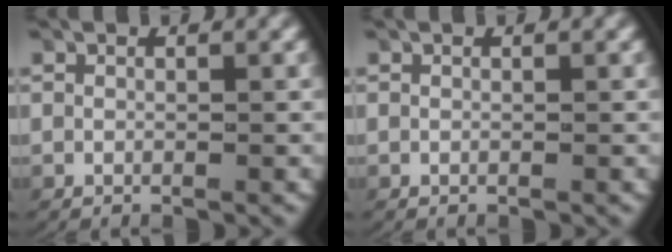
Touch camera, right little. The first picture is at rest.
{"total": 0.0}